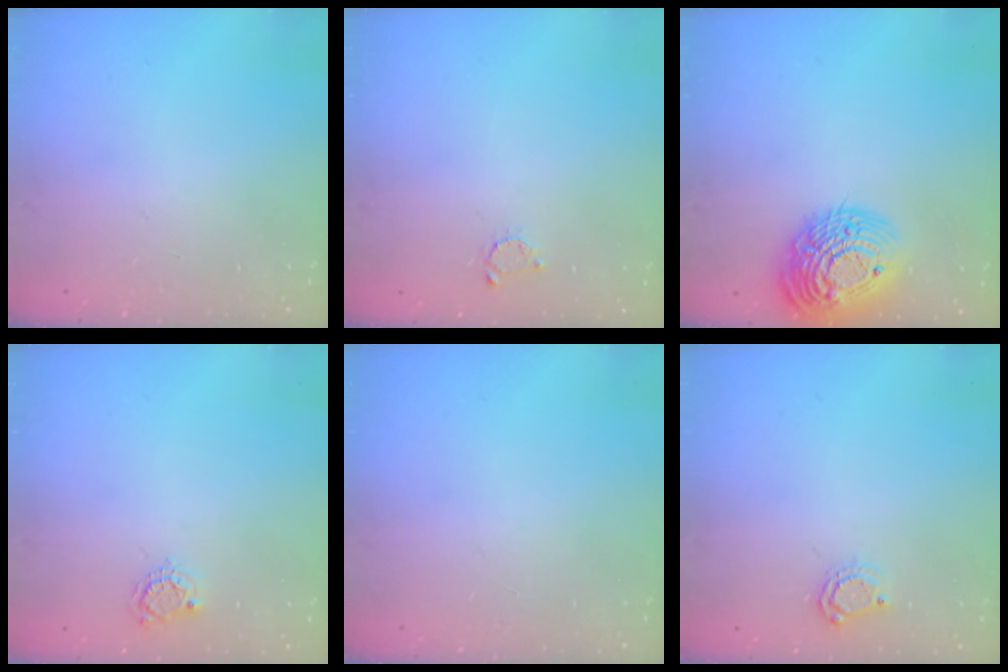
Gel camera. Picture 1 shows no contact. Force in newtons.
{"total": 2.2, "press": 2.2, "slide": 0.4}
{"total": 19.1, "press": 19.0, "slide": 1.5}
{"total": 4.1, "press": 4.1, "slide": 0.4}
{"total": 0.0}
{"total": 5.1, "press": 5.1, "slide": 0.4}